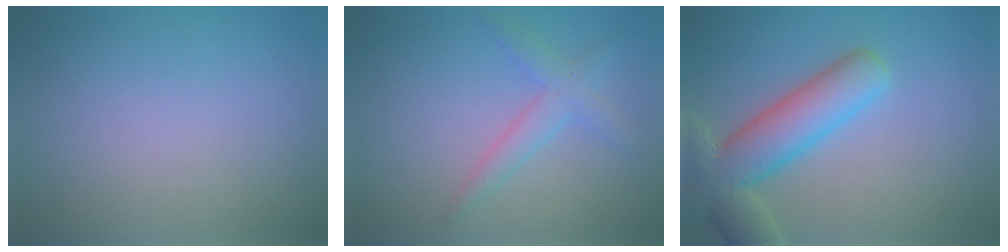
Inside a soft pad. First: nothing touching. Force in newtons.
{"total": 2.6, "press": 2.6, "slide": 0.1}
{"total": 8.2, "press": 8.2, "slide": 0.7}